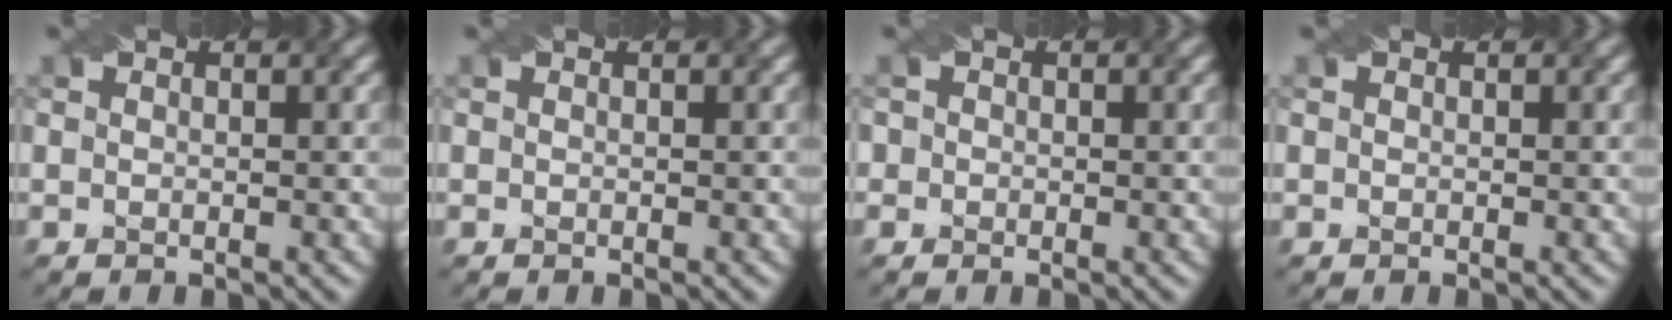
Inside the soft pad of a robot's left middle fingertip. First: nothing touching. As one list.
[{"total": 0.0}, {"total": 1.1, "force": [0.0, 1.1, 0.0], "torque": [0.012, 0.007, -0.011]}, {"total": 0.0}]